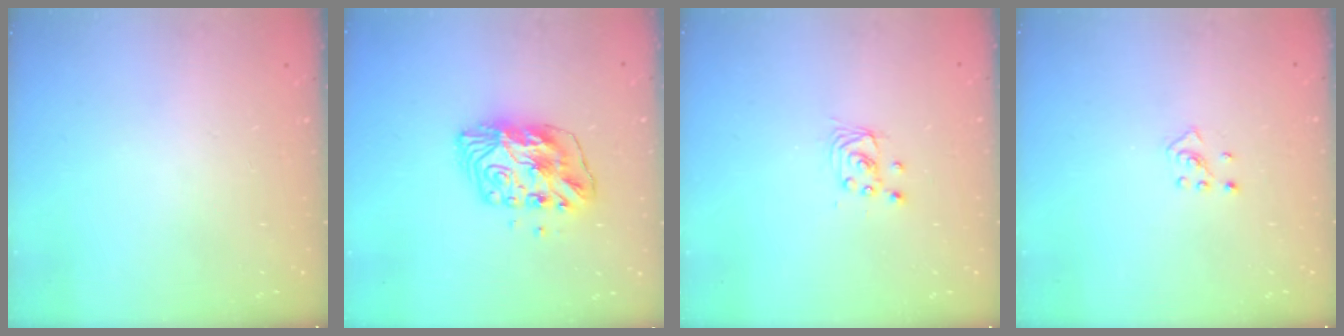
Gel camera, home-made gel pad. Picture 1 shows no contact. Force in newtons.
{"total": 9.9, "press": 9.9, "slide": 0.9}
{"total": 2.9, "press": 2.9, "slide": 0.2}
{"total": 2.5, "press": 2.4, "slide": 0.7}